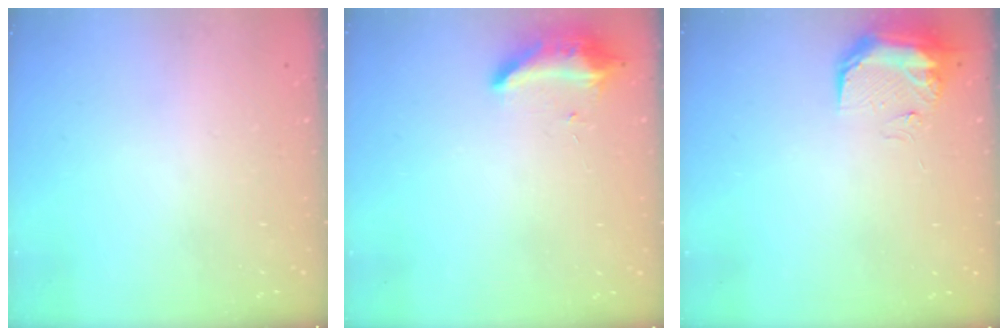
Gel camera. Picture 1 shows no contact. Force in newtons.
{"total": 8.7, "press": 8.7, "slide": 0.5}
{"total": 16.9, "press": 11.4, "slide": 12.5}